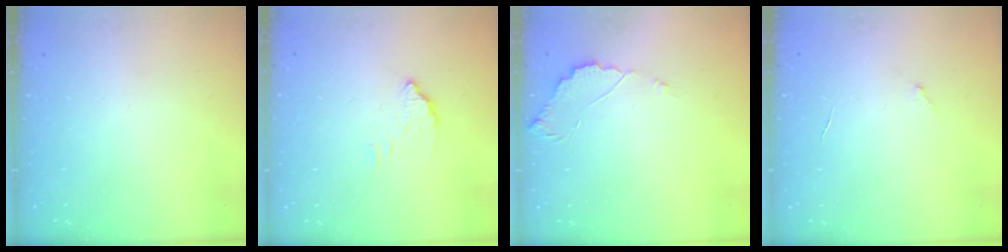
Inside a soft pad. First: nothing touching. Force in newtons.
{"total": 2.6, "press": 2.6, "slide": 0.0}
{"total": 3.9, "press": 3.8, "slide": 0.3}
{"total": 3.0, "press": 3.0, "slide": 0.3}